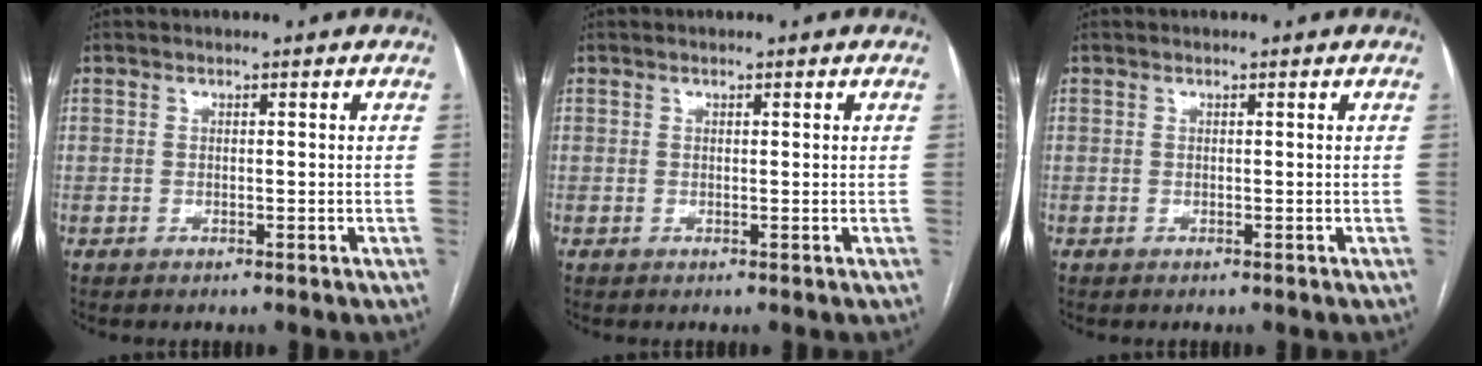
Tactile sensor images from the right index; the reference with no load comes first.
{"total": 0.0}
{"total": 0.0}